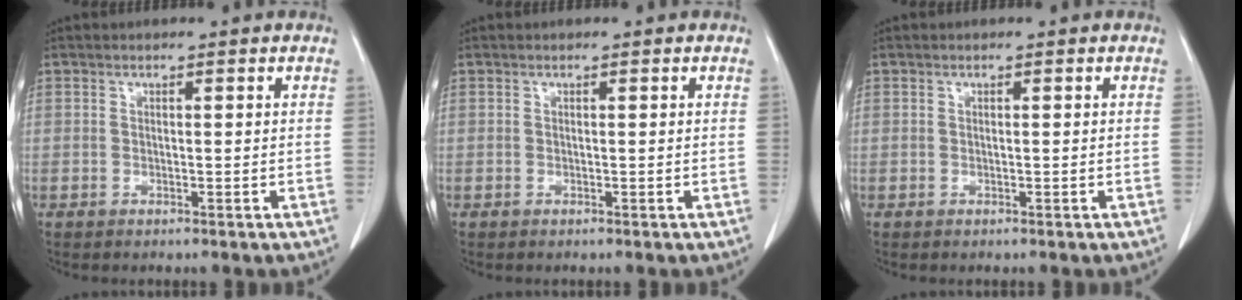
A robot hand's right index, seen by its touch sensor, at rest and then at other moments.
{"total": 0.0}
{"total": 0.0}